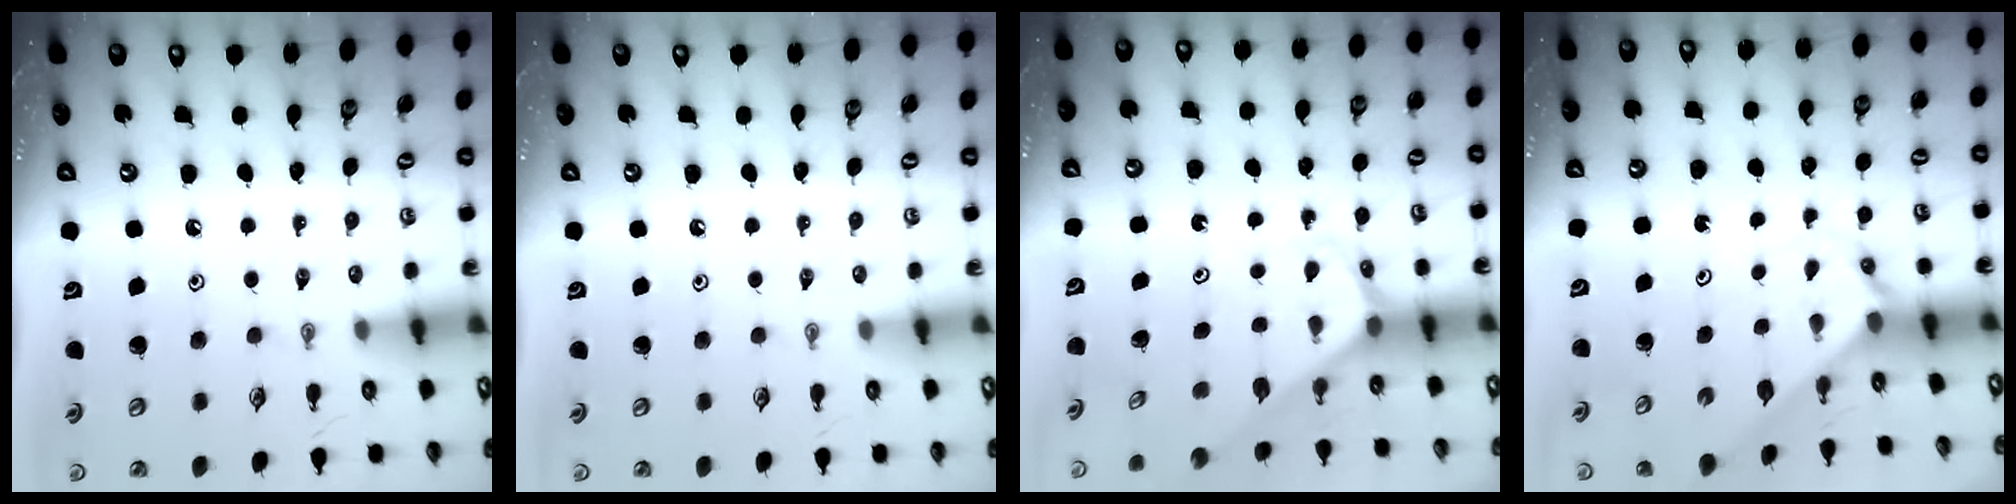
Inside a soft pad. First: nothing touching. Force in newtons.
{"total": 0.0}
{"total": 2.7, "press": 2.7, "slide": 0.2}
{"total": 2.7, "press": 2.7, "slide": 0.2}